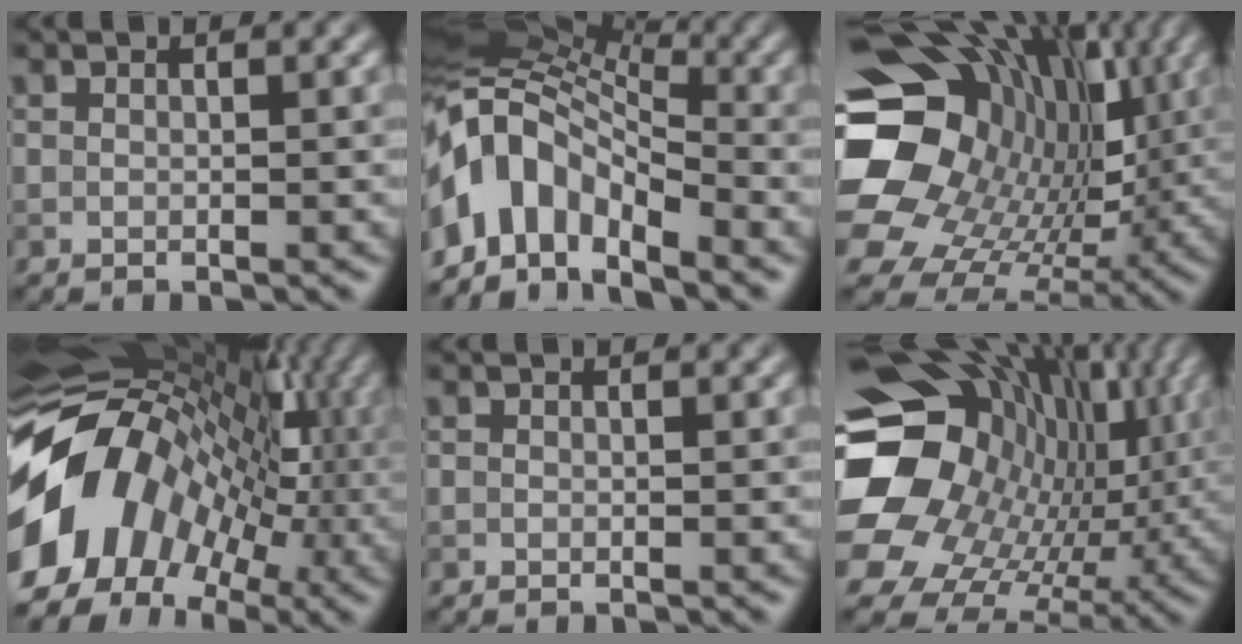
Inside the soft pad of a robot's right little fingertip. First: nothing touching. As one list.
[{"total": 8.6, "force": [-3.8, 5.3, 5.5], "torque": [-0.095, 0.012, -0.086]}, {"total": 20.3, "force": [2.2, 17.3, 10.3], "torque": [-0.197, -0.012, 0.042]}, {"total": 16.0, "force": [-2.2, 11.4, 10.9], "torque": [-0.197, 0.008, -0.050]}, {"total": 0.0}, {"total": 19.4, "force": [1.6, 15.6, 11.4], "torque": [-0.201, -0.040, 0.048]}]